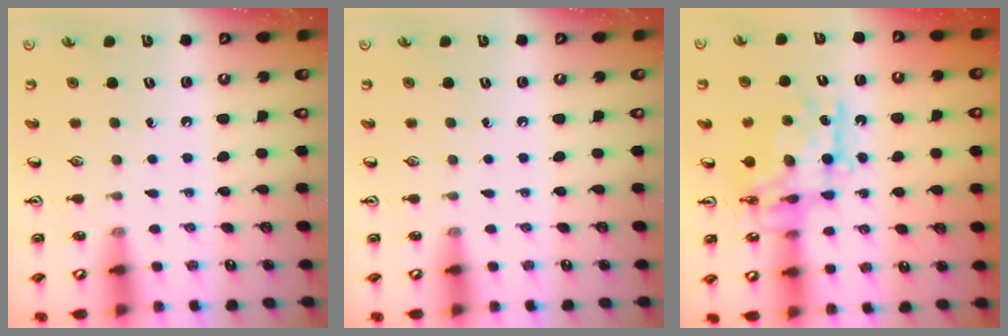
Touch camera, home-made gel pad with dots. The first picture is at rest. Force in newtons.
{"total": 0.0}
{"total": 11.5, "press": 11.4, "slide": 1.0}